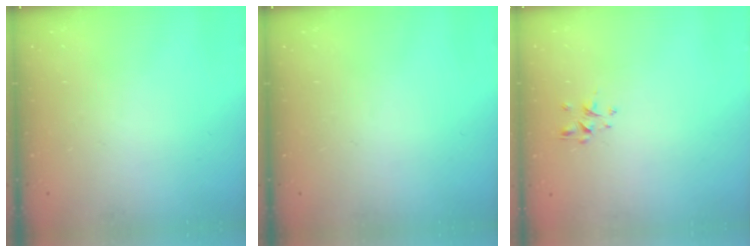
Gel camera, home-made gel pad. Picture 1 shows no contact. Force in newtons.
{"total": 0.0}
{"total": 1.3, "press": 1.1, "slide": 0.6}